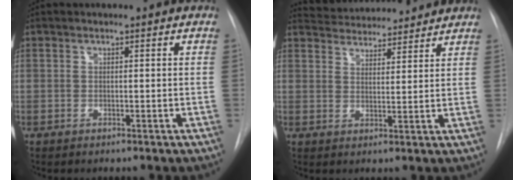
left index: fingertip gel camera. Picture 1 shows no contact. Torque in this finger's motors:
{"motor_torque": [0.18, -0.52, 0.02, 0.01]}